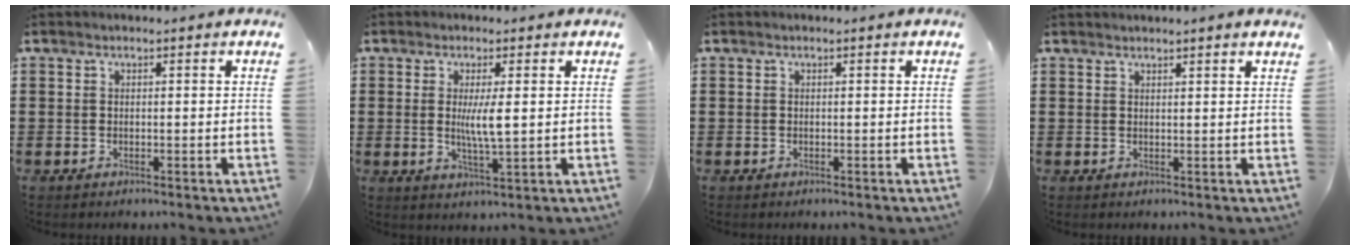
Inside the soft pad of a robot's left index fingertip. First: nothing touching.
{"total": 4.7, "force": [0.7, 0.6, 4.6], "torque": [-0.087, -0.001, 0.010]}
{"total": 0.0}
{"total": 1.4, "force": [1.3, -0.2, 0.3], "torque": [-0.006, -0.003, 0.026]}